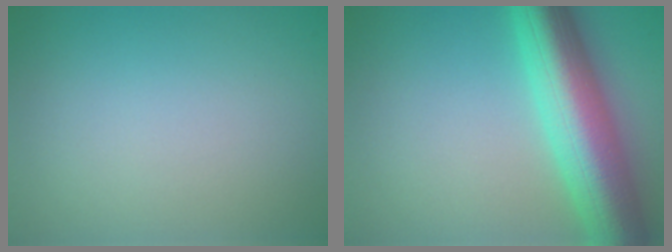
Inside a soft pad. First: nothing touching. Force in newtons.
{"total": 9.6, "press": 9.6, "slide": 0.4}